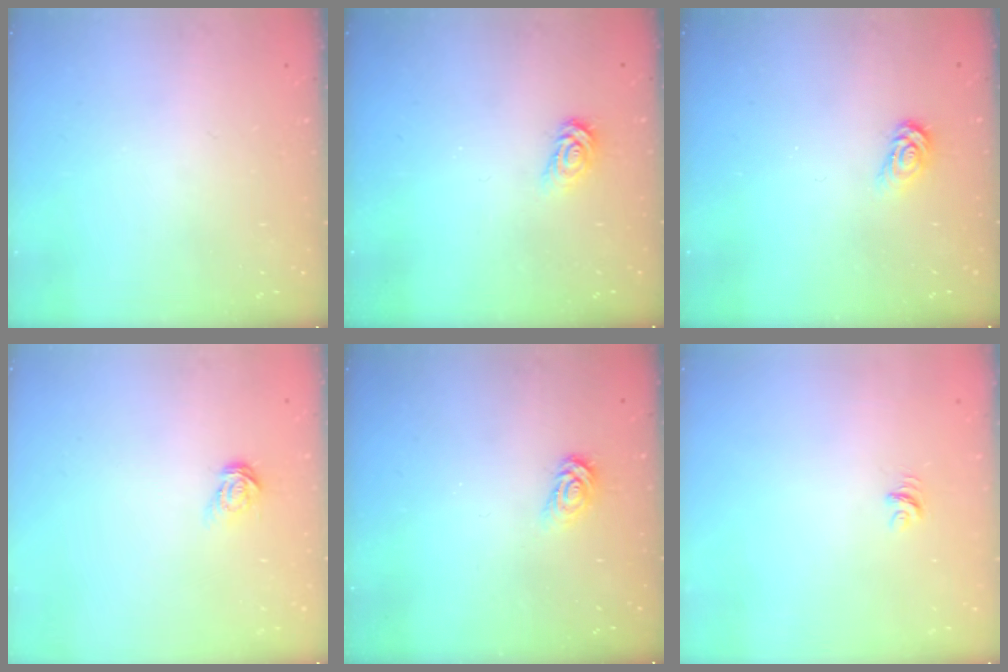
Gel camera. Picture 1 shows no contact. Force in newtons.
{"total": 3.1, "press": 3.1, "slide": 0.3}
{"total": 3.3, "press": 3.3, "slide": 0.3}
{"total": 5.5, "press": 5.4, "slide": 0.5}
{"total": 3.0, "press": 2.9, "slide": 0.3}
{"total": 3.5, "press": 3.5, "slide": 0.1}